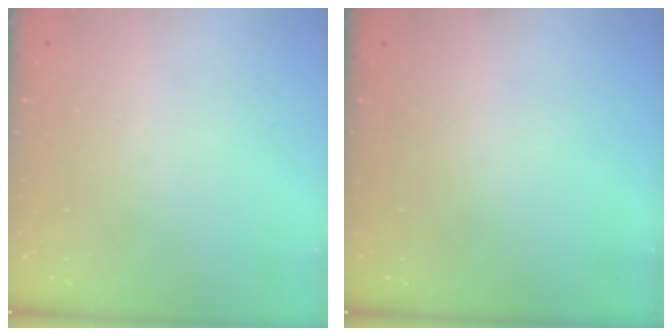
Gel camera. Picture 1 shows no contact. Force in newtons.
{"total": 0.0}